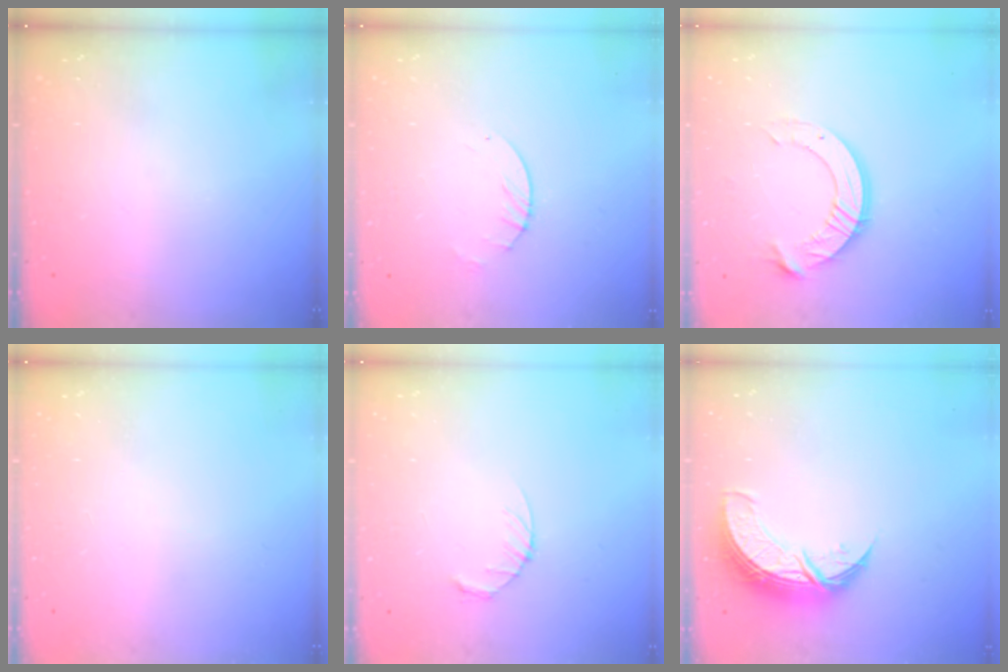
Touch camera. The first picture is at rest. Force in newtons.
{"total": 2.6, "press": 2.5, "slide": 0.4}
{"total": 10.1, "press": 10.1, "slide": 0.9}
{"total": 0.0}
{"total": 3.4, "press": 3.4, "slide": 0.5}
{"total": 10.3, "press": 10.3, "slide": 0.7}